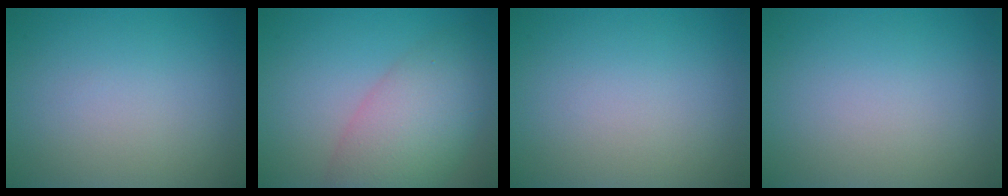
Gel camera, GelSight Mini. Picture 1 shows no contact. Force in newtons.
{"total": 6.9, "press": 6.8, "slide": 0.5}
{"total": 0.0}
{"total": 0.0}